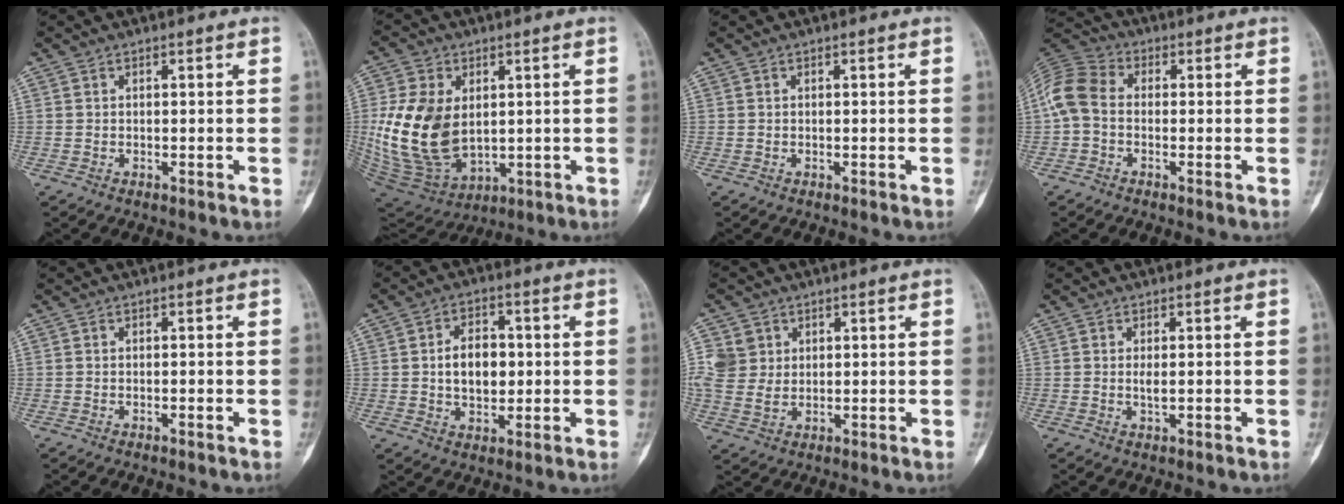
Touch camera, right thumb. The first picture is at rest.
{"total": 17.7, "force": [1.3, 11.8, 13.1], "torque": [-0.245, -0.019, 0.044]}
{"total": 0.0}
{"total": 8.5, "force": [-0.6, 6.1, 5.9], "torque": [-0.119, 0.023, -0.029]}
{"total": 0.6, "force": [-0.3, 0.1, 0.5], "torque": [-0.013, 0.002, -0.003]}
{"total": 8.3, "force": [0.3, 5.5, 6.2], "torque": [-0.075, 0.006, 0.005]}
{"total": 6.8, "force": [2.1, 5.7, 3.1], "torque": [-0.050, -0.005, 0.050]}
{"total": 1.7, "force": [0.0, 0.5, 1.6], "torque": [-0.035, -0.003, 0.001]}